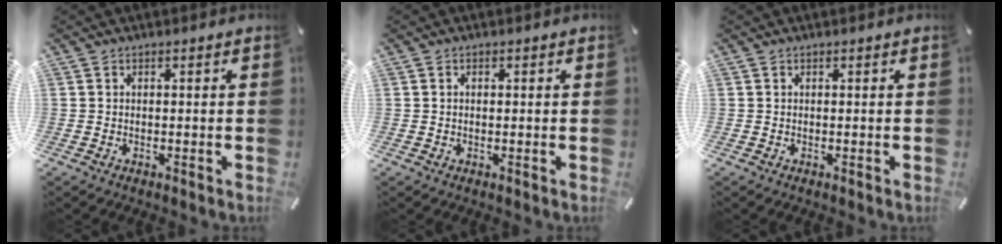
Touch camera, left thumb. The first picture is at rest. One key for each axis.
{"total": 0.8, "fx": 0.0, "fy": 0.4, "fz": 0.6, "tx": -0.014, "ty": 0.001, "tz": -0.001}
{"total": 0.0}